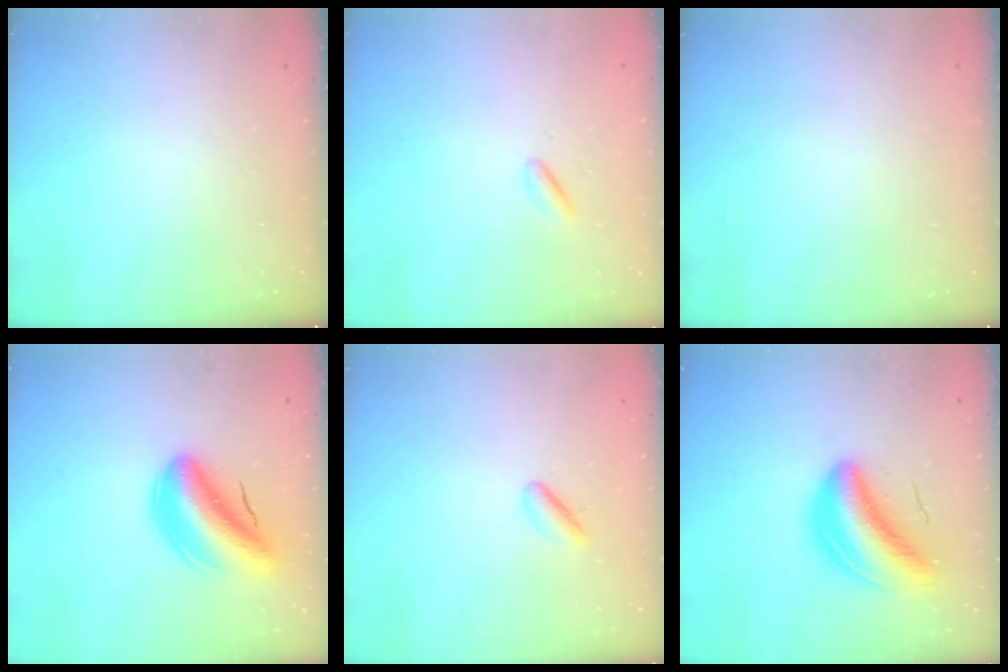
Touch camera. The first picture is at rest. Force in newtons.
{"total": 1.5, "press": 1.3, "slide": 0.7}
{"total": 0.0}
{"total": 10.7, "press": 10.1, "slide": 3.5}
{"total": 2.9, "press": 2.6, "slide": 1.2}
{"total": 10.6, "press": 10.2, "slide": 3.0}